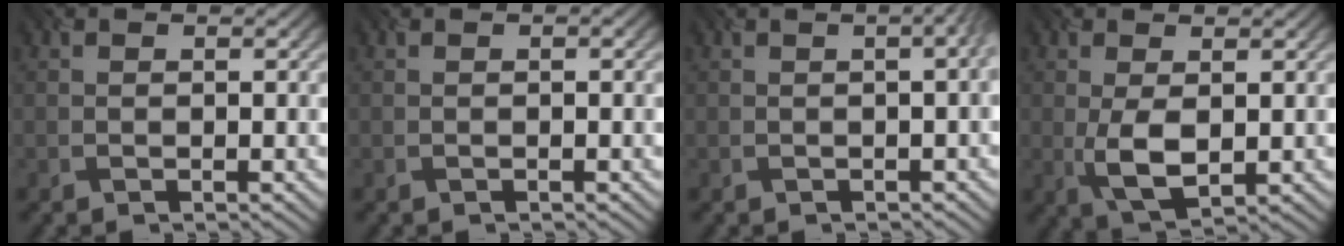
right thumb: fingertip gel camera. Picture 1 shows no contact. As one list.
[{"total": 1.0, "force": [0.3, 0.4, 0.8], "torque": [-0.006, 0.001, -0.003]}, {"total": 3.7, "force": [0.5, 1.8, 3.3], "torque": [-0.019, 0.025, -0.010]}, {"total": 4.3, "force": [-0.3, 2.1, 3.7], "torque": [-0.090, -0.002, 0.003]}]